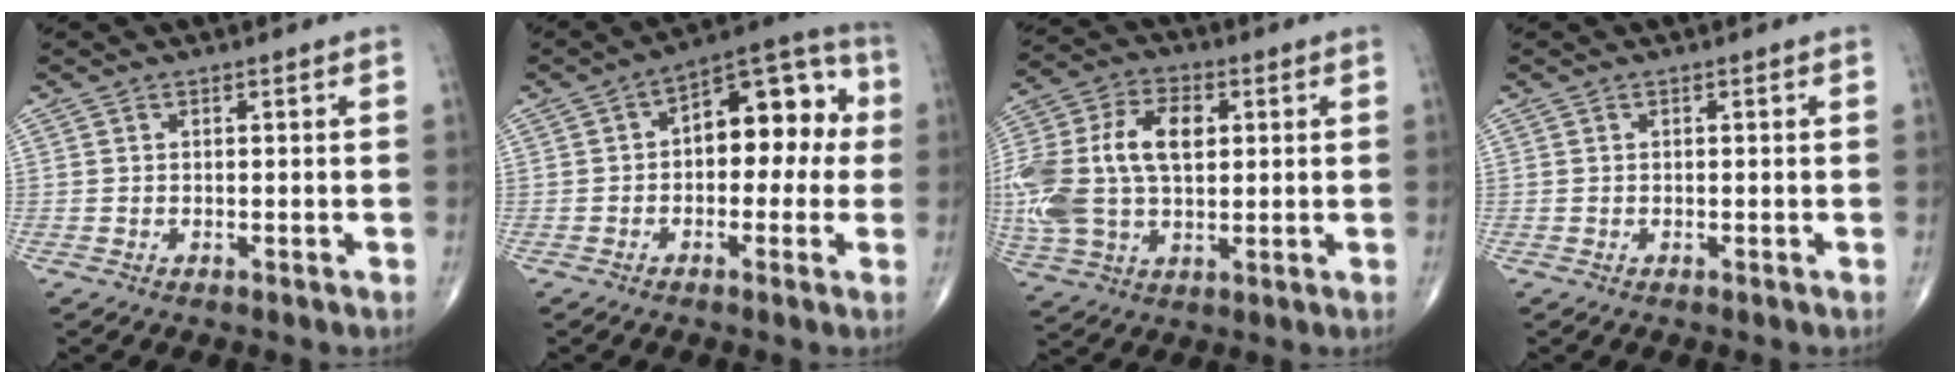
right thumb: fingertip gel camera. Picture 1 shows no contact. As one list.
[{"total": 13.0, "force": [0.9, 7.5, 10.5], "torque": [-0.100, 0.042, -0.002]}, {"total": 20.5, "force": [2.2, 12.8, 15.9], "torque": [-0.364, 0.012, 0.042]}, {"total": 0.0}]